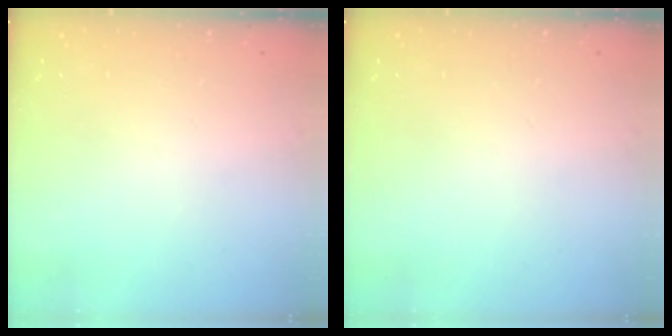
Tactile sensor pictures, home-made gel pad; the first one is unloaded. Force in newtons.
{"total": 0.0}